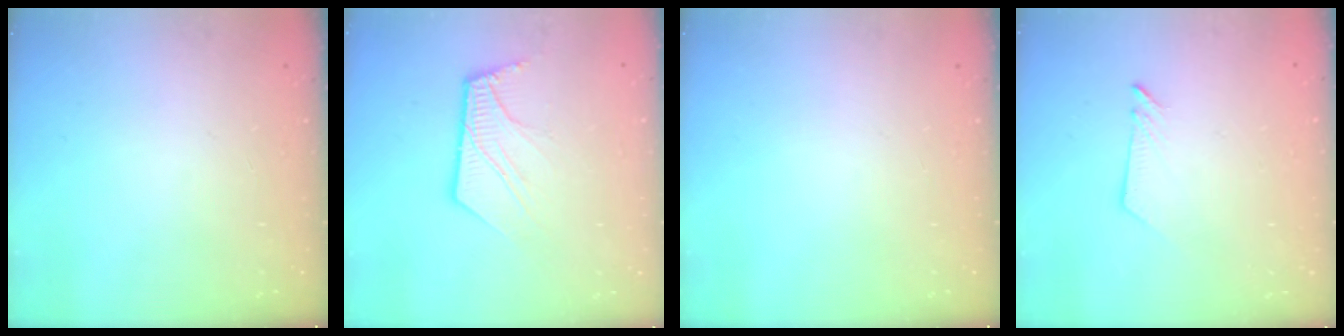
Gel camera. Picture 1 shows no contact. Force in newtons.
{"total": 9.7, "press": 9.7, "slide": 0.7}
{"total": 0.0}
{"total": 2.6, "press": 2.6, "slide": 0.3}